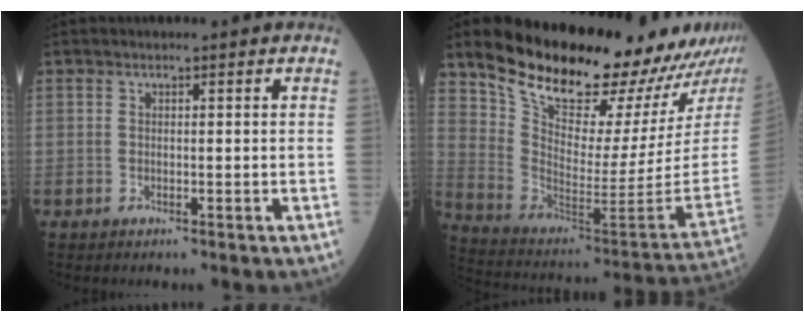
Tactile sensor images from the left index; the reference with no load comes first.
{"total": 25.0, "force": [21.6, 4.2, 11.8], "torque": [-0.196, -0.092, 0.319]}